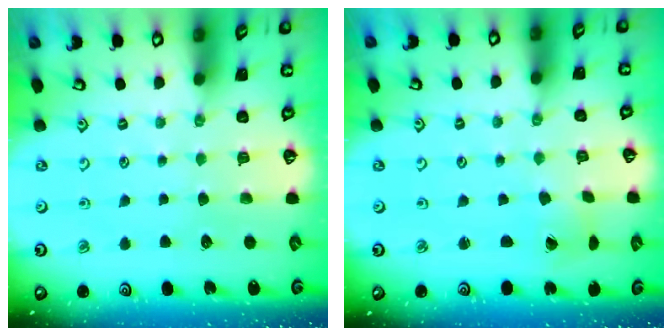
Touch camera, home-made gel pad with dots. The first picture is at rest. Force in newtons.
{"total": 1.2, "press": 1.2, "slide": 0.2}